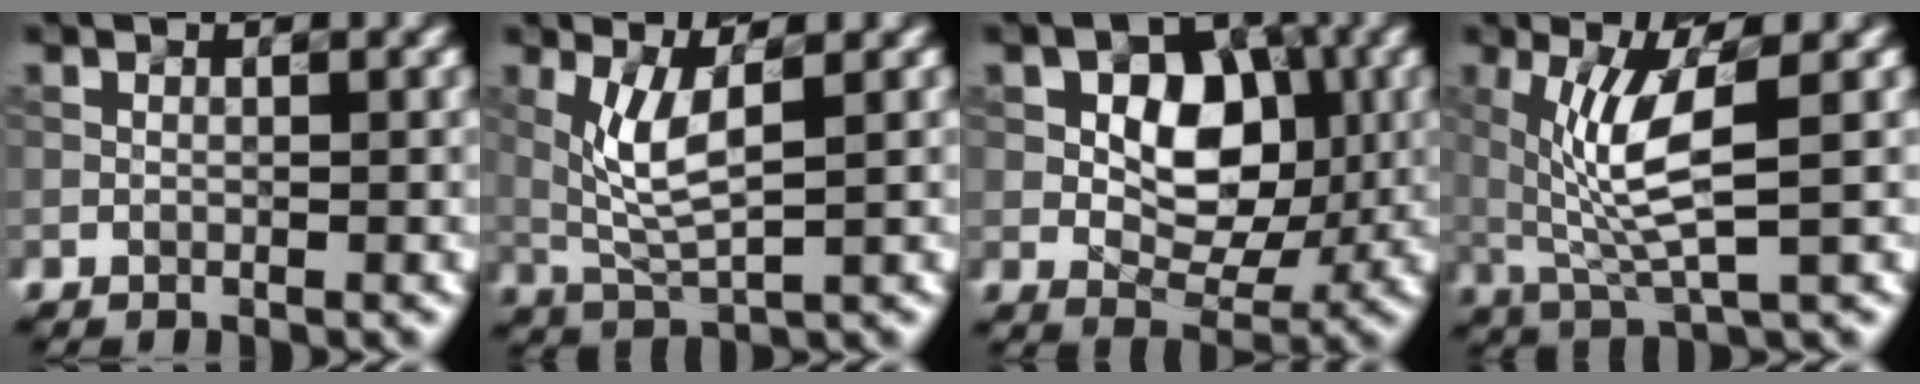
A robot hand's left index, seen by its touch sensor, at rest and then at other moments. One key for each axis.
{"total": 3.7, "fx": 0.9, "fy": 0.9, "fz": 3.5, "tx": -0.085, "ty": -0.003, "tz": 0.036}
{"total": 6.0, "fx": 0.5, "fy": 4.1, "fz": 4.3, "tx": -0.065, "ty": 0.001, "tz": 0.015}
{"total": 5.7, "fx": 0.9, "fy": 1.2, "fz": 5.5, "tx": -0.119, "ty": -0.008, "tz": 0.034}